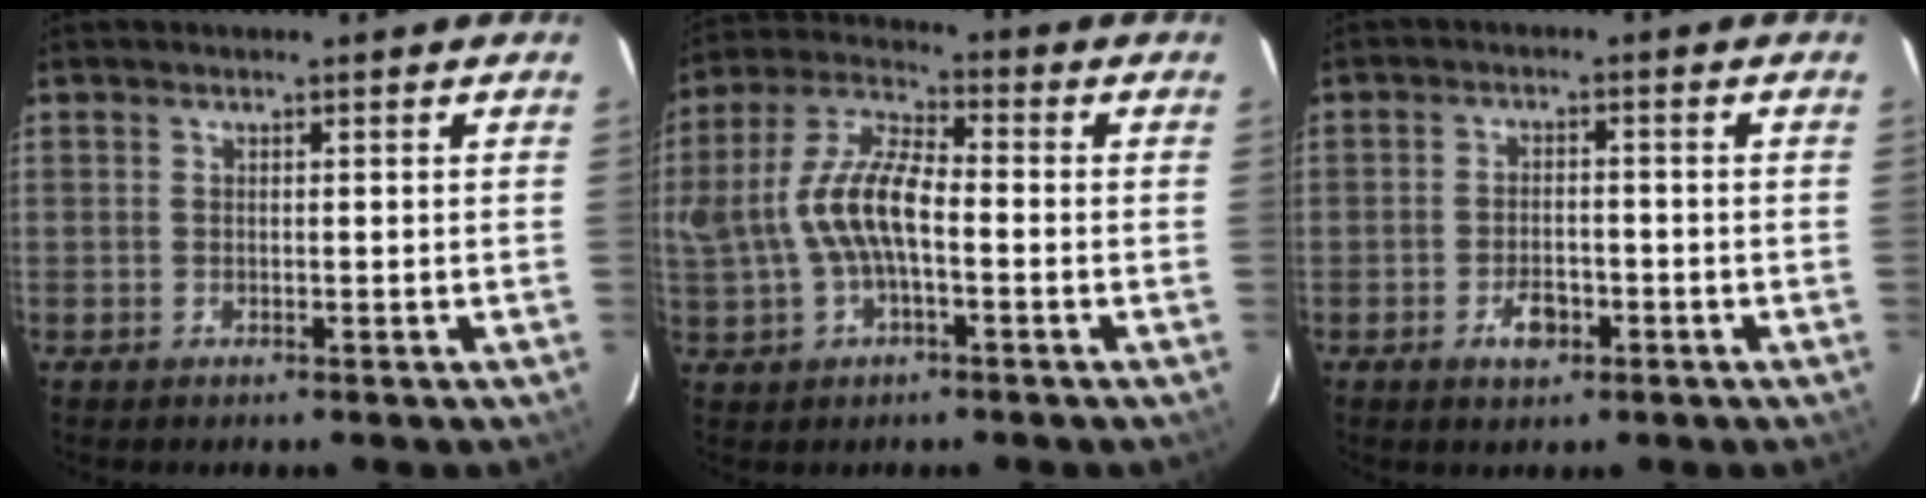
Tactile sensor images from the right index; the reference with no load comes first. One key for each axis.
{"total": 12.6, "fx": -1.4, "fy": 5.5, "fz": 11.3, "tx": -0.236, "ty": 0.015, "tz": -0.023}
{"total": 4.4, "fx": -2.2, "fy": 2.5, "fz": 2.9, "tx": -0.056, "ty": 0.002, "tz": -0.035}